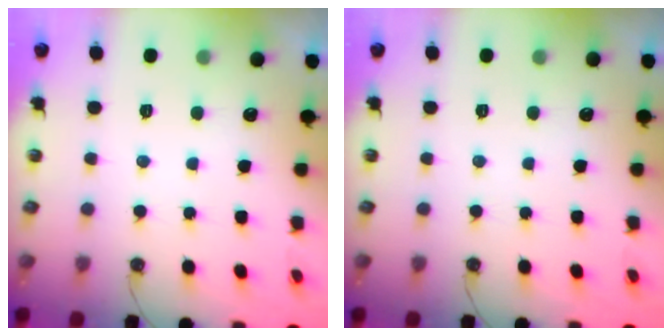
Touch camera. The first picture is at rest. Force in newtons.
{"total": 0.0}